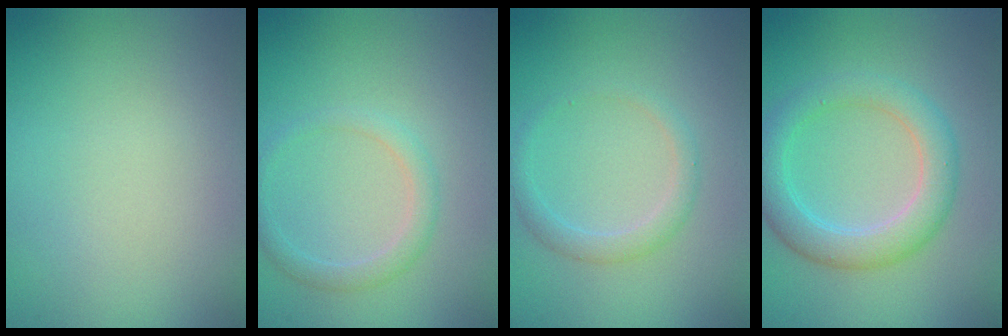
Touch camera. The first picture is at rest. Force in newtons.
{"total": 1.7, "press": 1.7, "slide": 0.1}
{"total": 1.7, "press": 1.7, "slide": 0.0}
{"total": 4.2, "press": 4.2, "slide": 0.1}